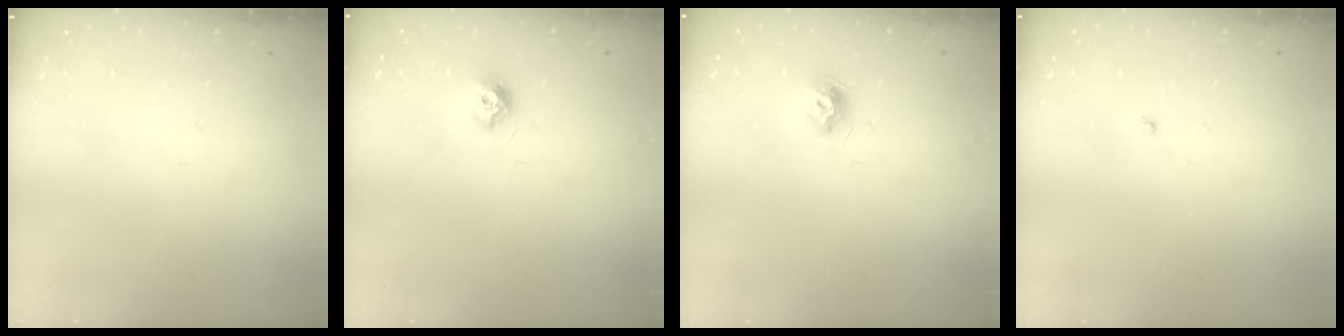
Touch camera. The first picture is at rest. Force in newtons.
{"total": 7.3, "press": 7.2, "slide": 0.3}
{"total": 8.4, "press": 8.3, "slide": 0.7}
{"total": 1.9, "press": 1.9, "slide": 0.3}